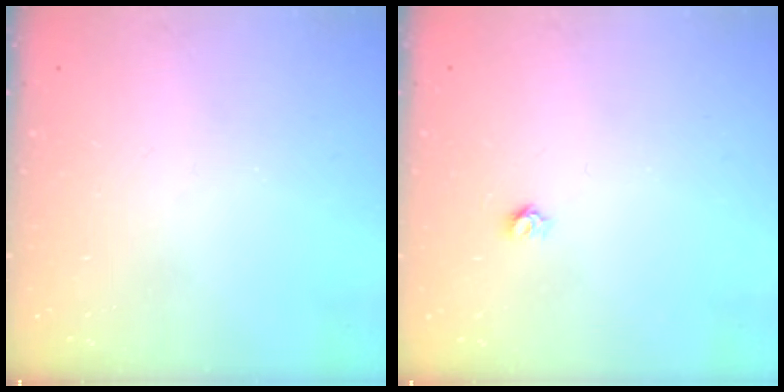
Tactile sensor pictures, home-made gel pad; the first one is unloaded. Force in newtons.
{"total": 3.6, "press": 3.6, "slide": 0.3}